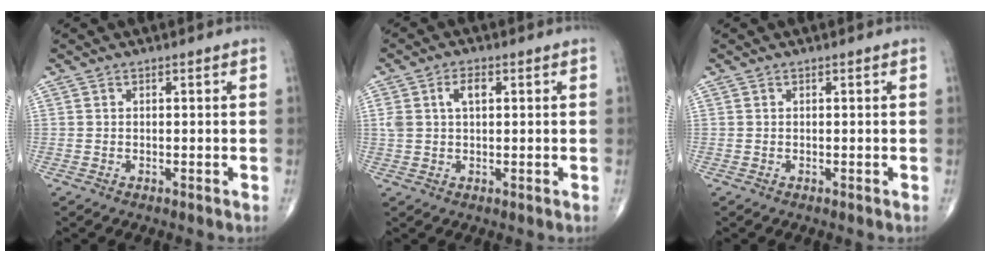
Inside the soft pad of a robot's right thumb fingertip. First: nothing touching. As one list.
[{"total": 4.7, "force": [1.4, 2.6, 3.7], "torque": [-0.078, 0.011, 0.027]}, {"total": 0.0}]